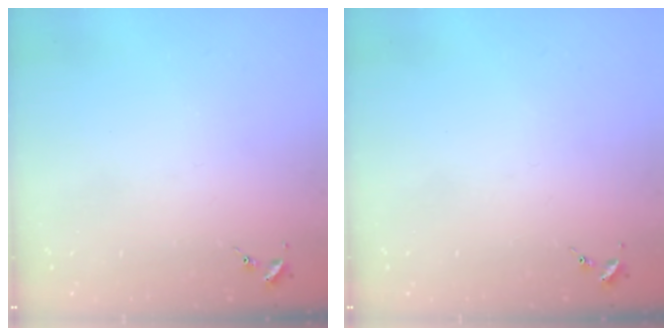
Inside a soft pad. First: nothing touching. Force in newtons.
{"total": 0.0}